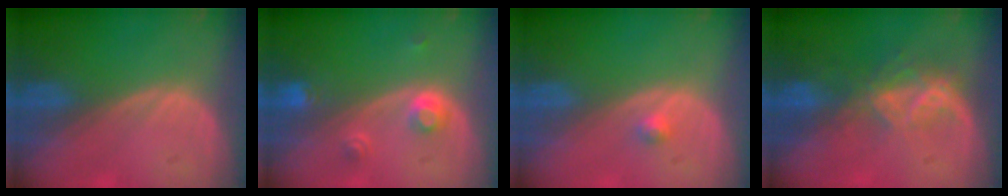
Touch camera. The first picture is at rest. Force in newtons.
{"total": 3.1, "press": 2.8, "slide": 1.2}
{"total": 1.2, "press": 1.1, "slide": 0.6}
{"total": 6.8, "press": 5.8, "slide": 3.5}